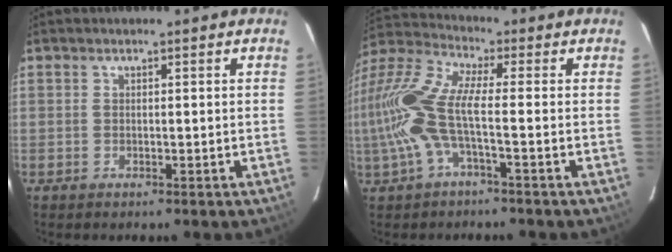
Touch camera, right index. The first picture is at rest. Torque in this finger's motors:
{"motor_torque": [1.22, -0.56, 1.05, 0.21]}